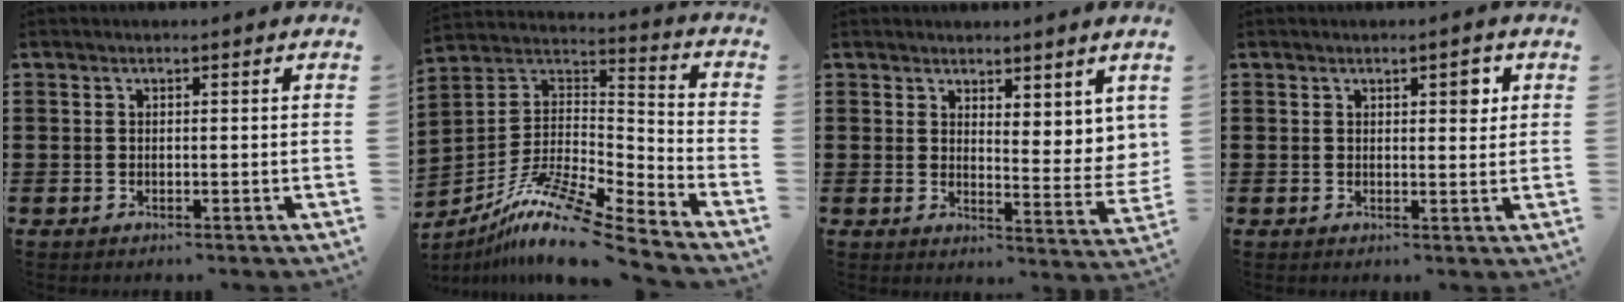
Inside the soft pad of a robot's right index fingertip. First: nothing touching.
{"total": 9.5, "force": [-9.1, 1.4, 2.3], "torque": [-0.043, 0.025, -0.180]}
{"total": 4.0, "force": [3.6, 1.6, 0.9], "torque": [-0.025, -0.014, 0.066]}
{"total": 2.5, "force": [1.1, 1.1, 1.9], "torque": [-0.015, -0.003, 0.013]}